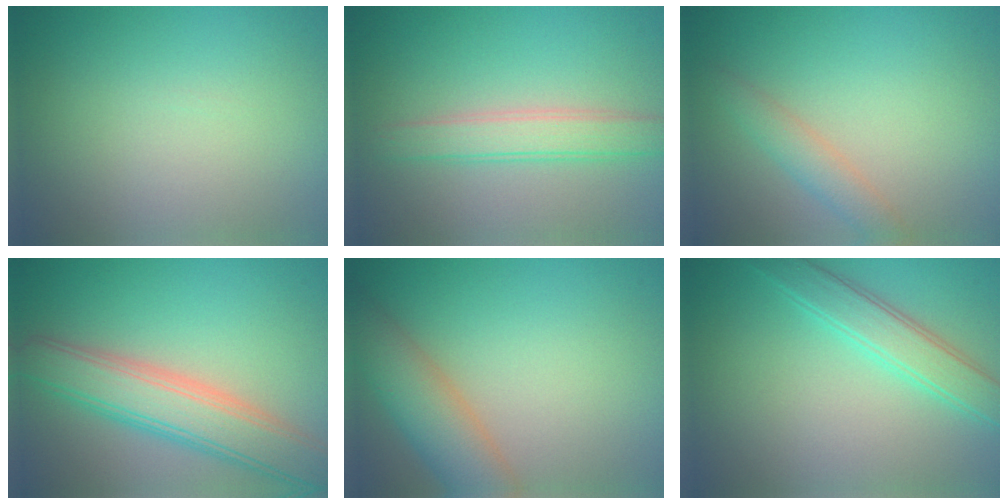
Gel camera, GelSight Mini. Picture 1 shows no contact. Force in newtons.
{"total": 3.0, "press": 3.0, "slide": 0.1}
{"total": 2.1, "press": 2.1, "slide": 0.1}
{"total": 6.6, "press": 6.6, "slide": 0.4}
{"total": 5.5, "press": 5.5, "slide": 0.4}
{"total": 3.3, "press": 3.3, "slide": 0.0}